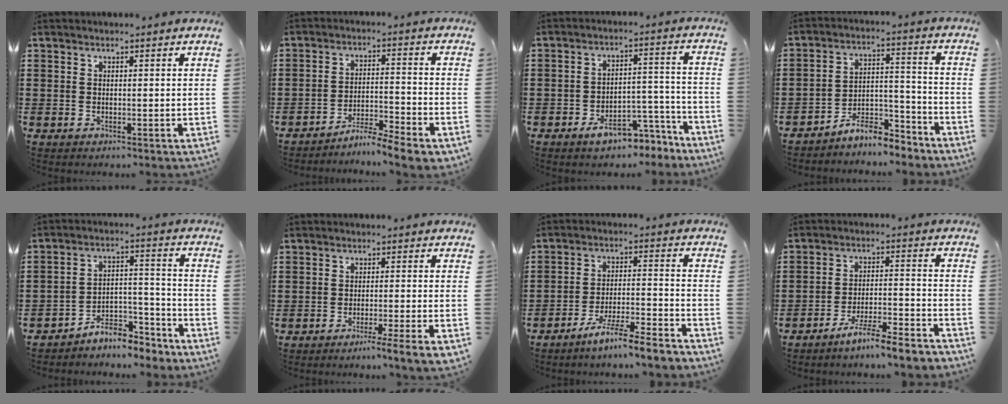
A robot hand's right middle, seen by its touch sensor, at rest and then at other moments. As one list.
[{"total": 5.5, "force": [-5.3, -0.3, 1.6], "torque": [-0.034, -0.006, -0.106]}, {"total": 6.5, "force": [-5.5, 2.0, 2.9], "torque": [-0.042, 0.017, -0.098]}, {"total": 7.5, "force": [-7.2, 1.2, 1.8], "torque": [-0.029, 0.019, -0.139]}, {"total": 6.6, "force": [-6.3, 1.7, 1.2], "torque": [-0.014, 0.019, -0.123]}, {"total": 3.5, "force": [-2.7, -0.8, 2.1], "torque": [-0.031, -0.015, -0.048]}, {"total": 6.9, "force": [-6.2, -0.5, 3.1], "torque": [-0.059, -0.010, -0.118]}, {"total": 6.3, "force": [-5.8, -0.5, 2.4], "torque": [-0.051, -0.011, -0.111]}]